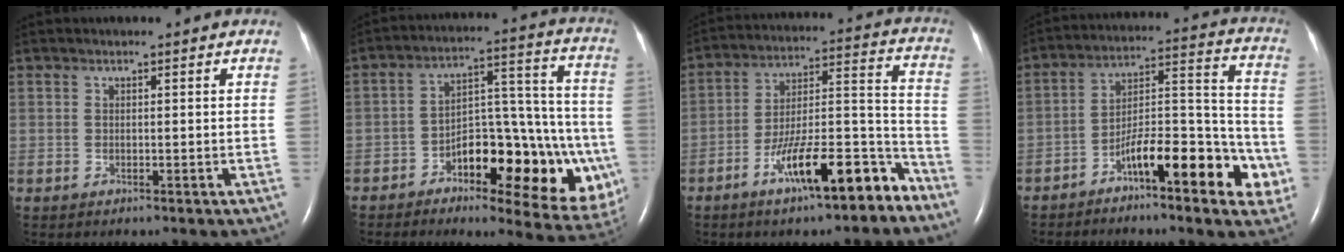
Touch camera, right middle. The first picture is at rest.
{"total": 19.4, "force": [-6.9, 7.0, 16.7], "torque": [-0.172, 0.035, -0.085]}
{"total": 15.1, "force": [-9.8, 3.0, 11.1], "torque": [-0.175, 0.019, -0.157]}
{"total": 14.6, "force": [-7.2, 3.6, 12.1], "torque": [-0.173, 0.030, -0.109]}